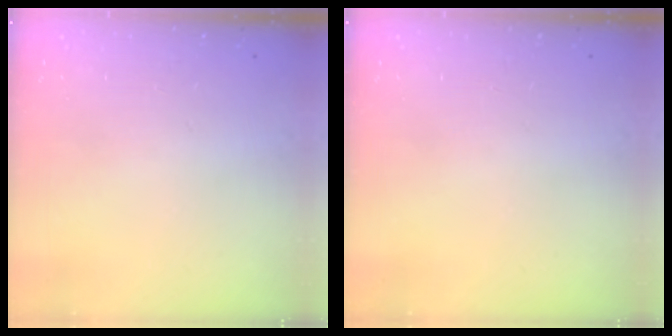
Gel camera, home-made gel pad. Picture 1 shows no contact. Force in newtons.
{"total": 0.0}